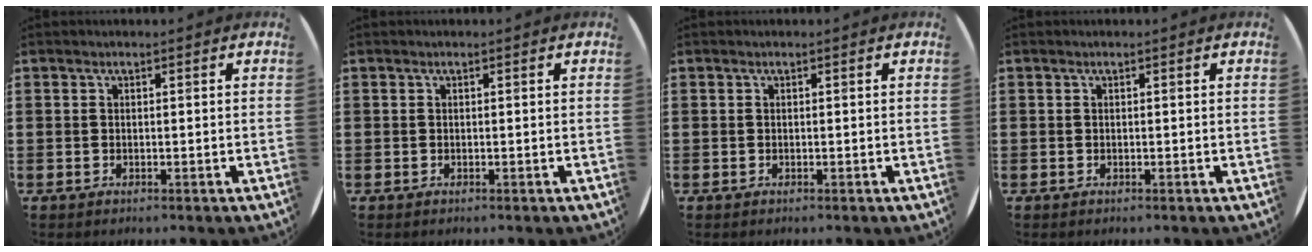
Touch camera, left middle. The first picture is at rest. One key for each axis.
{"total": 0.0}
{"total": 0.0}
{"total": 0.0}